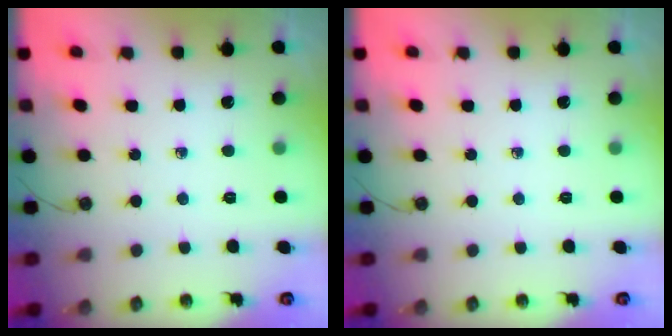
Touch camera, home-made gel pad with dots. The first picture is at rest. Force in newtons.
{"total": 0.0}